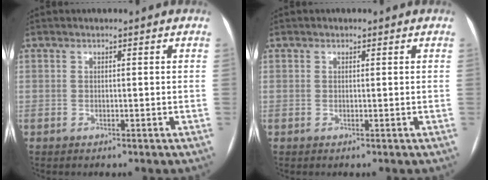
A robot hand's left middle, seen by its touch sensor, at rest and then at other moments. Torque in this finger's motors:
{"motor_torque": [-0.12, 0.05, -0.04, -0.01]}